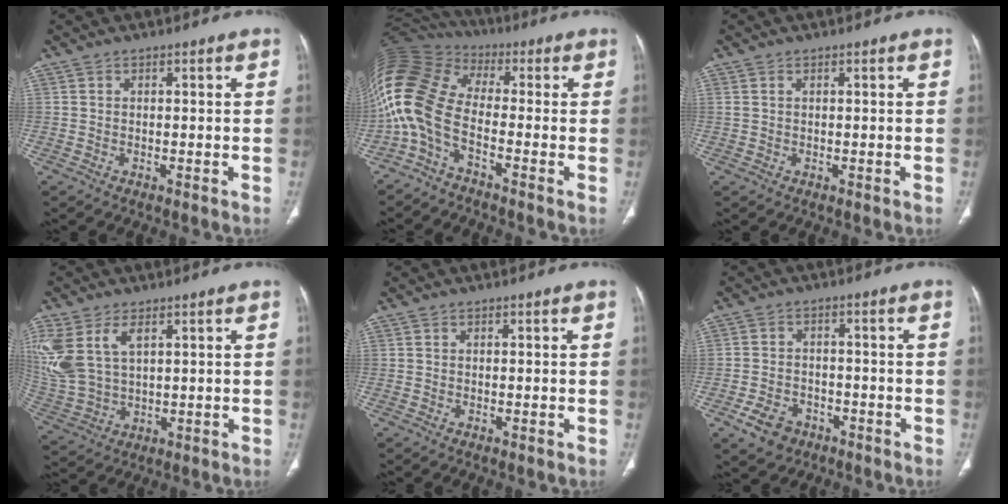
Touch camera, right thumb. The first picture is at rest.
{"total": 14.8, "force": [-4.2, 8.2, 11.6], "torque": [-0.255, 0.065, -0.096]}
{"total": 0.6, "force": [0.3, 0.4, 0.4], "torque": [-0.010, 0.009, 0.008]}
{"total": 14.1, "force": [5.2, 8.5, 9.9], "torque": [-0.246, -0.008, 0.118]}
{"total": 0.0}
{"total": 6.1, "force": [-3.4, 4.4, 2.3], "torque": [-0.035, 0.023, -0.052]}